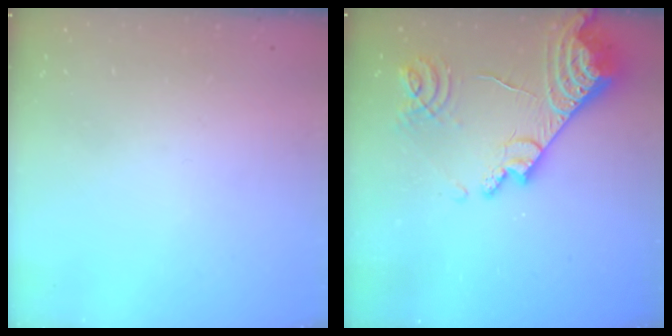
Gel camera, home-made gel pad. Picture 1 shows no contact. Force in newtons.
{"total": 23.4, "press": 23.2, "slide": 2.6}